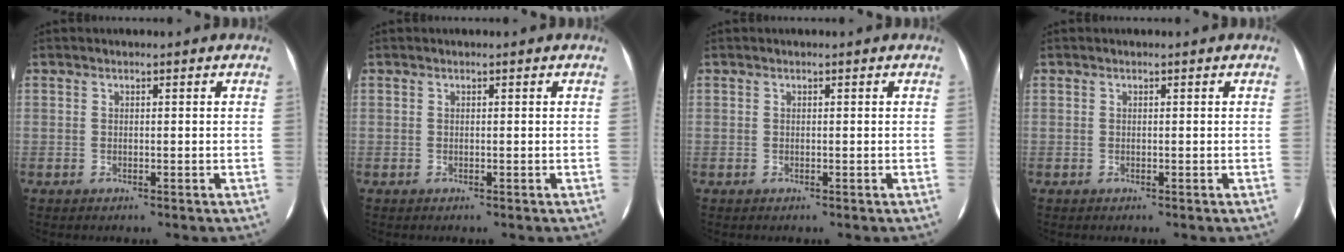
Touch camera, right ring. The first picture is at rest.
{"total": 0.0}
{"total": 0.0}
{"total": 0.0}